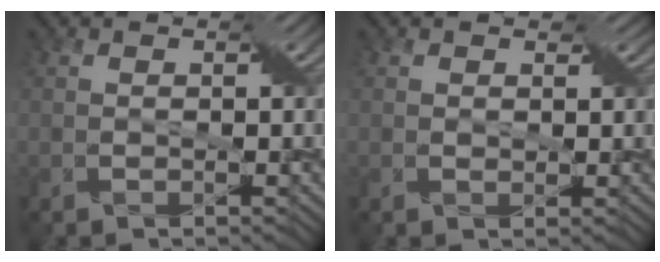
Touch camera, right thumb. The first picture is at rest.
{"total": 1.0, "force": [0.7, 0.7, 0.2], "torque": [-0.010, -0.002, 0.012]}